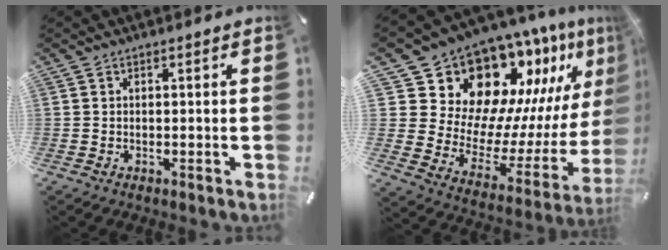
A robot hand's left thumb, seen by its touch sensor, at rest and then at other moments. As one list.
[{"total": 18.1, "force": [15.6, 8.2, 4.0], "torque": [-0.057, -0.167, 0.281]}]